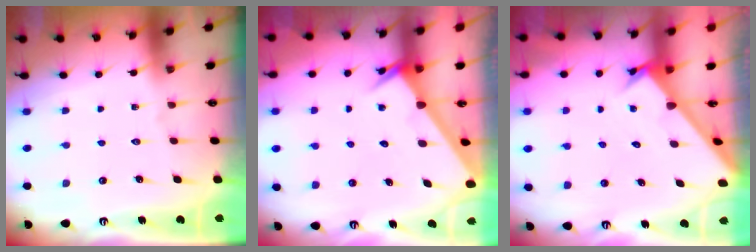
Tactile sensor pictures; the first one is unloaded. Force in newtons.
{"total": 2.6, "press": 2.6, "slide": 0.1}
{"total": 2.4, "press": 2.4, "slide": 0.1}